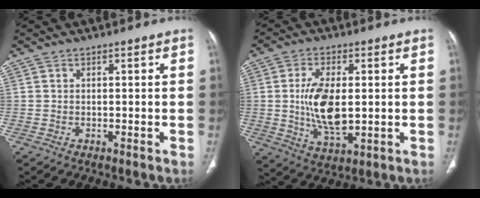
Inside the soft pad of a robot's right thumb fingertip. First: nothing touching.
{"total": 11.2, "force": [0.3, 5.5, 9.8], "torque": [-0.182, -0.013, 0.013]}